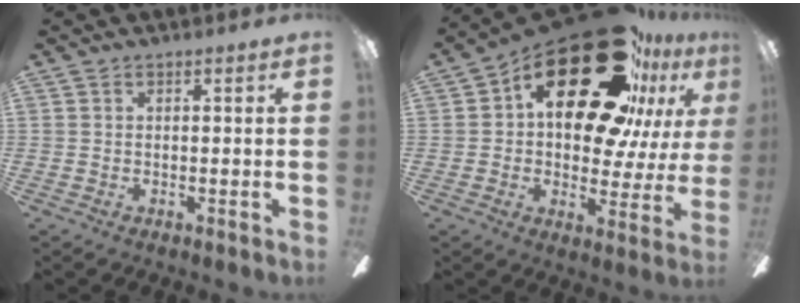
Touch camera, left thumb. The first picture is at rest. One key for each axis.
{"total": 28.4, "fx": 15.9, "fy": 13.5, "fz": 19.2, "tx": -0.296, "ty": -0.090, "tz": 0.277}